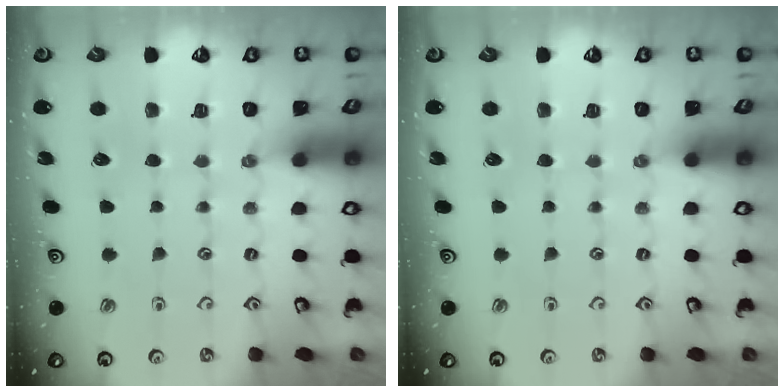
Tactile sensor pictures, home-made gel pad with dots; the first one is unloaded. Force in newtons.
{"total": 0.0}